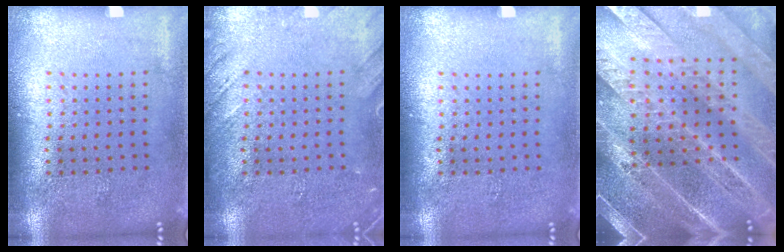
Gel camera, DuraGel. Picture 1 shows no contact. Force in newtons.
{"total": 2.0, "press": 2.0, "slide": 0.2}
{"total": 0.0}
{"total": 5.1, "press": 4.4, "slide": 2.6}